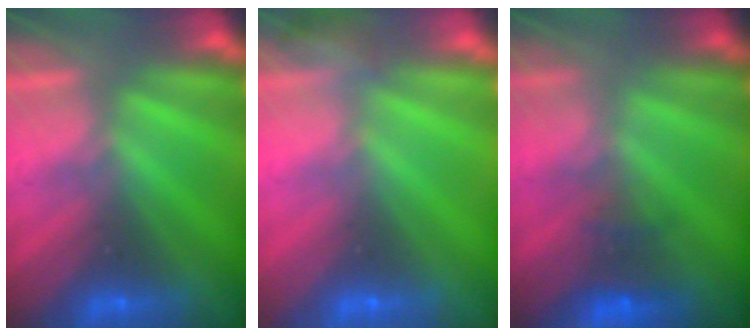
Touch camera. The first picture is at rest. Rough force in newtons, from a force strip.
{"total": 2.8}
{"total": 4.6}